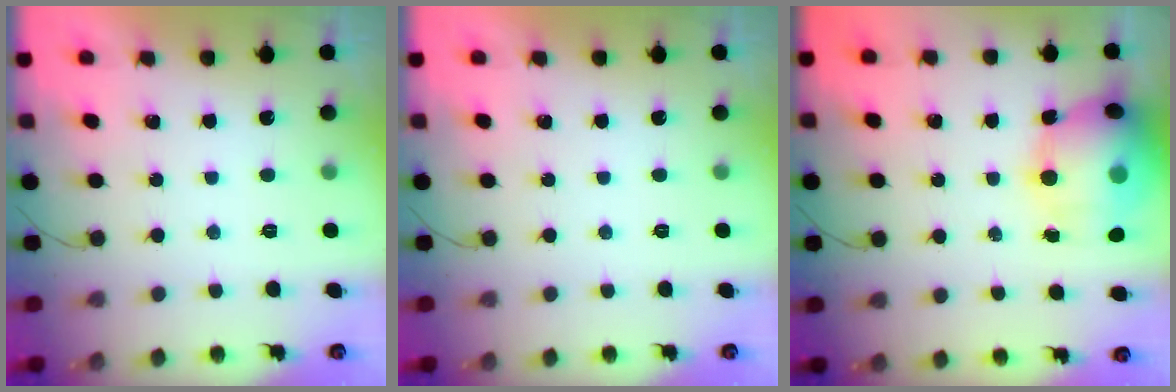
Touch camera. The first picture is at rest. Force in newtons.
{"total": 0.0}
{"total": 18.0, "press": 17.4, "slide": 4.4}